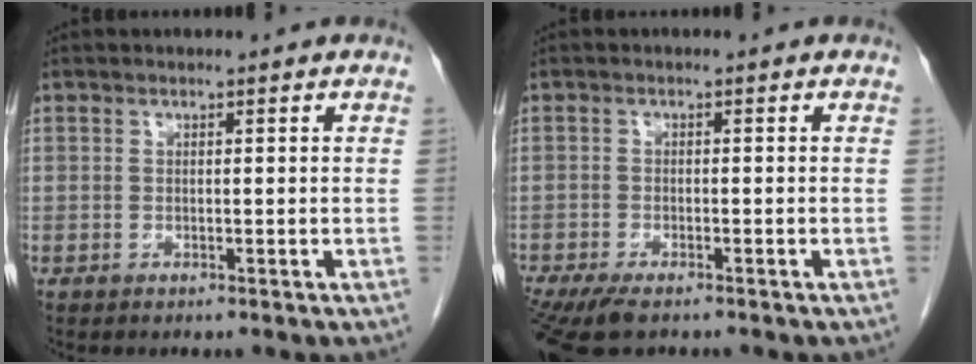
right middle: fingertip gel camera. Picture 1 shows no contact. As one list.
[{"total": 7.5, "force": [-5.8, 2.1, 4.4], "torque": [-0.077, -0.017, -0.095]}]